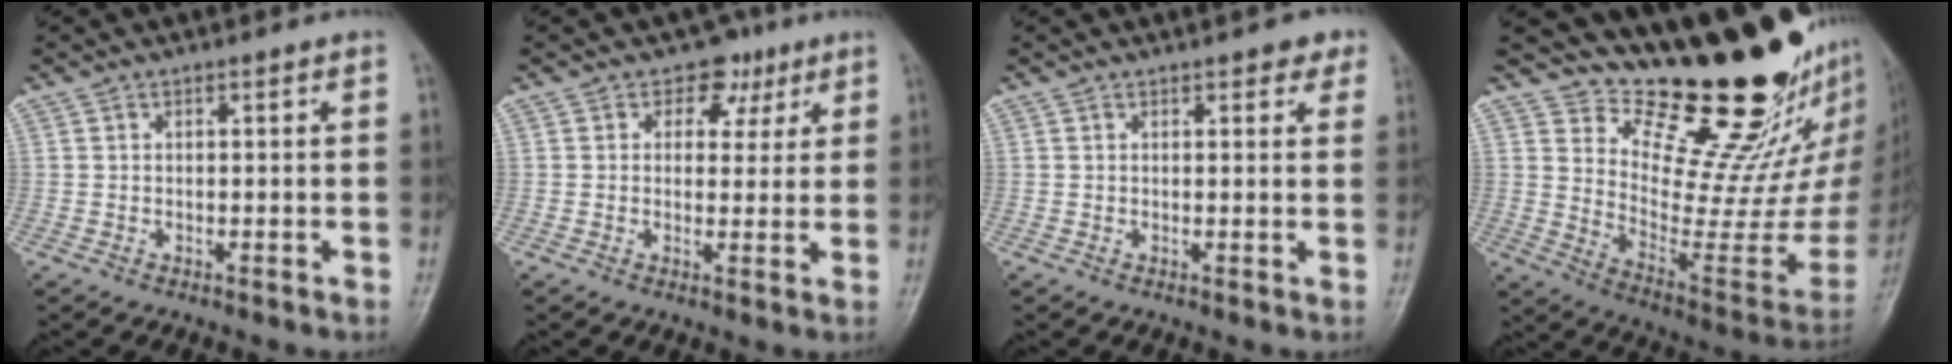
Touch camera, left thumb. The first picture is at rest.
{"total": 5.3, "force": [2.9, 4.2, 1.5], "torque": [0.016, -0.005, 0.037]}
{"total": 3.2, "force": [2.2, 1.6, 1.7], "torque": [0.004, -0.005, 0.023]}
{"total": 23.9, "force": [18.8, 7.4, 12.8], "torque": [-0.136, -0.155, 0.280]}